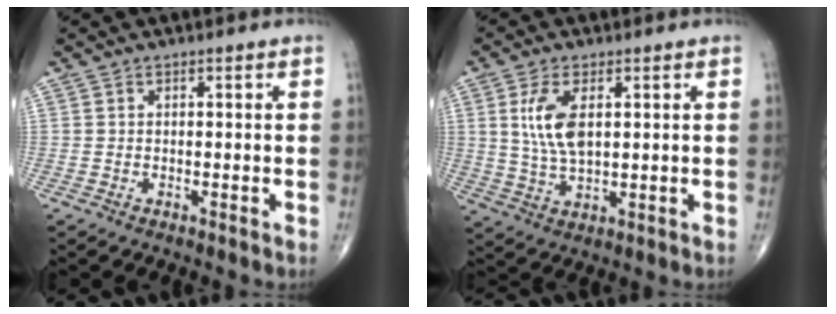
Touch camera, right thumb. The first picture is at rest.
{"total": 7.9, "force": [2.0, 3.7, 6.7], "torque": [-0.137, -0.014, 0.042]}